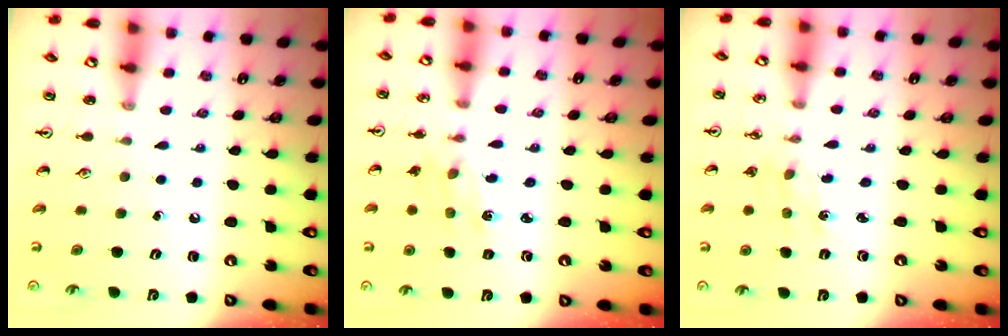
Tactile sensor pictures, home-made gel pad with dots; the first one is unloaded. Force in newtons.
{"total": 2.0, "press": 2.0, "slide": 0.5}
{"total": 0.5, "press": 0.5, "slide": 0.1}